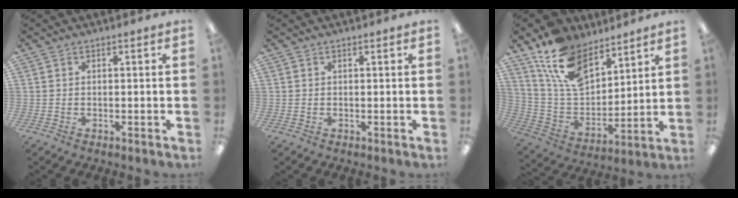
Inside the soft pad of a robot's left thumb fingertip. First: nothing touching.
{"total": 0.0}
{"total": 16.2, "force": [10.8, 8.6, 8.5], "torque": [-0.178, -0.040, 0.210]}